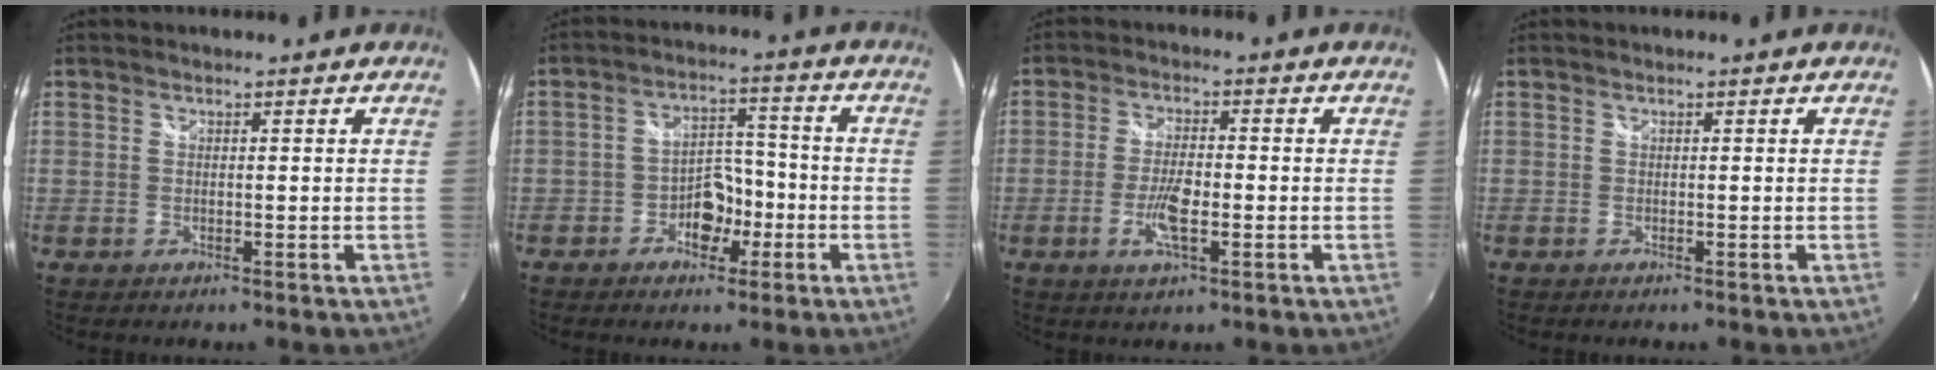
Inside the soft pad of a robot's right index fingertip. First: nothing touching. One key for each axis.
{"total": 6.4, "fx": -3.2, "fy": 4.6, "fz": 3.1, "tx": -0.050, "ty": 0.019, "tz": -0.046}
{"total": 5.5, "fx": -1.7, "fy": 1.5, "fz": 5.0, "tx": -0.106, "ty": 0.001, "tz": -0.031}
{"total": 0.0}